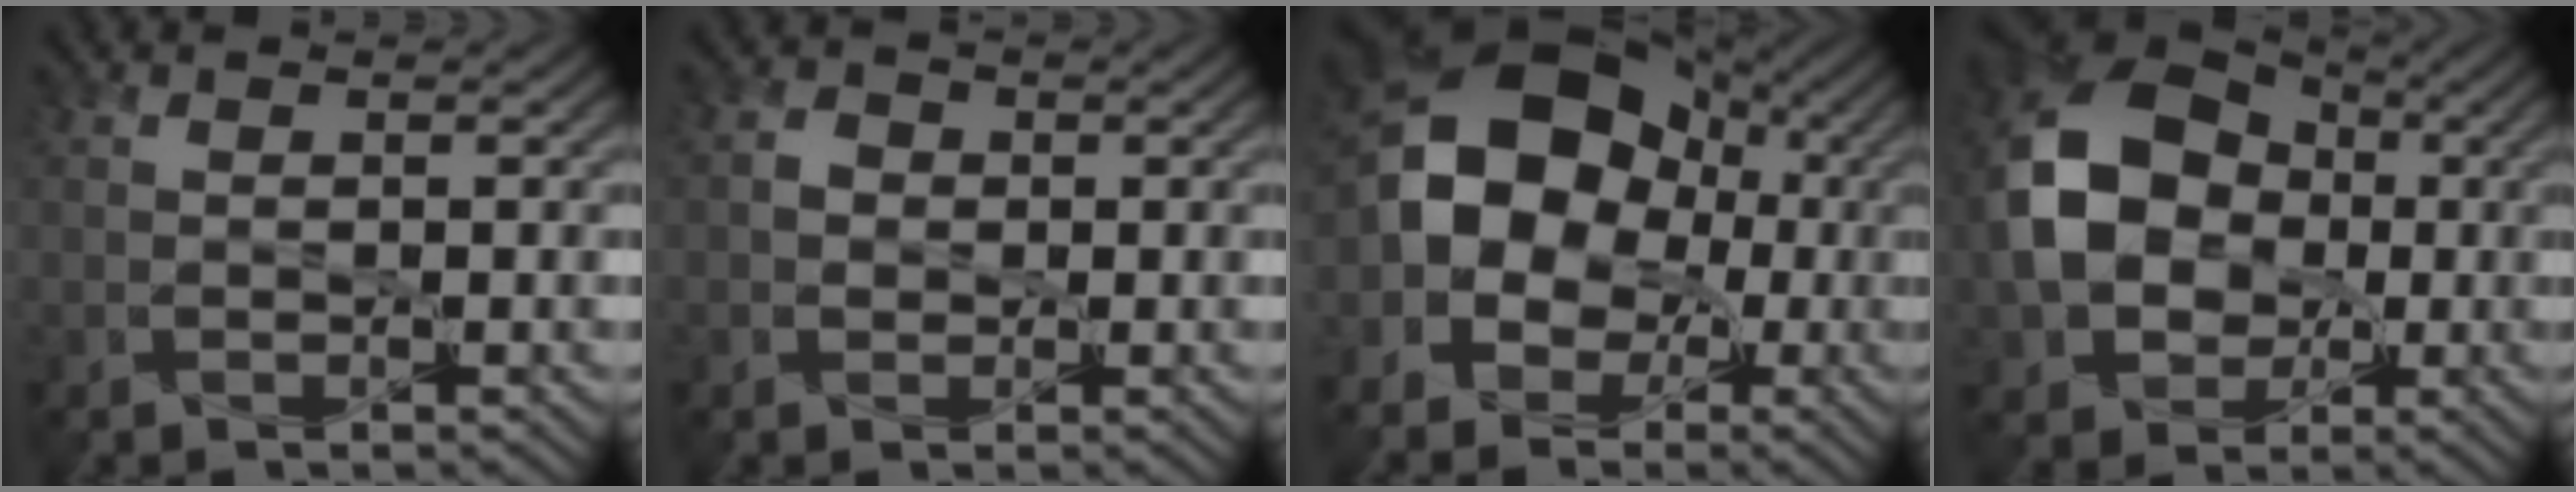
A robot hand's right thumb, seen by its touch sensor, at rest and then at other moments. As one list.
[{"total": 1.6, "force": [-0.3, 1.5, 0.2], "torque": [0.002, -0.003, -0.008]}, {"total": 15.4, "force": [-0.8, 12.5, 9.0], "torque": [-0.176, 0.005, -0.040]}, {"total": 13.8, "force": [-0.3, 10.9, 8.5], "torque": [-0.201, 0.003, -0.009]}]